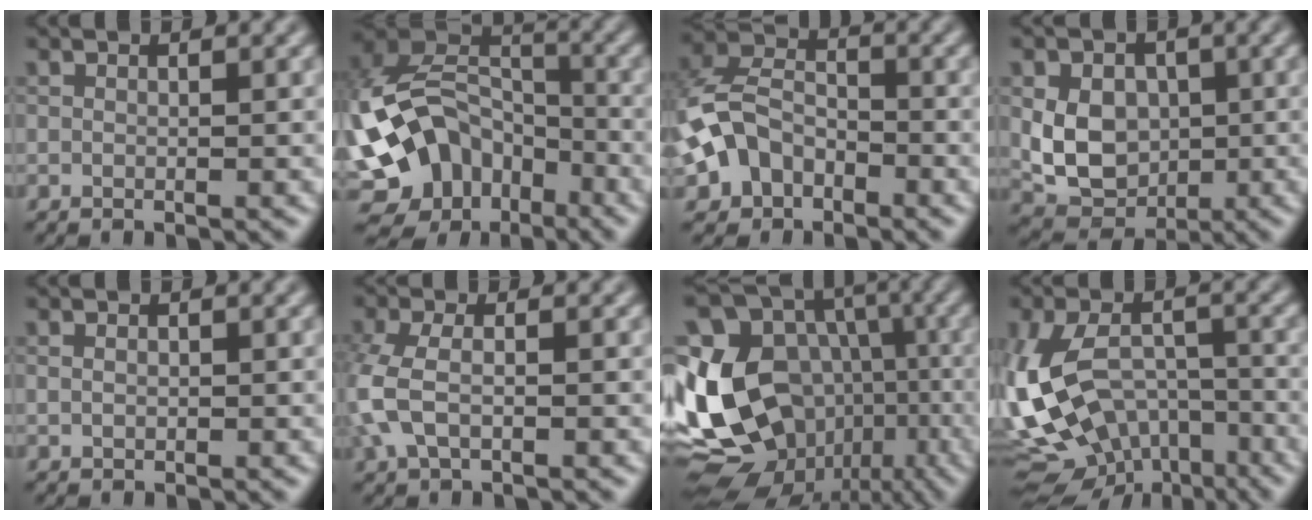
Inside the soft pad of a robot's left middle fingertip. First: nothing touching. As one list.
[{"total": 11.8, "force": [-4.9, 8.3, 6.7], "torque": [-0.128, 0.010, -0.097]}, {"total": 6.2, "force": [-2.5, 4.7, 3.3], "torque": [-0.068, 0.004, -0.059]}, {"total": 6.2, "force": [0.1, 4.9, 3.9], "torque": [-0.073, -0.007, 0.002]}, {"total": 0.7, "force": [0.1, 0.6, 0.5], "torque": [-0.006, 0.000, 0.004]}, {"total": 4.3, "force": [-1.2, 2.4, 3.3], "torque": [-0.089, 0.001, -0.027]}, {"total": 18.5, "force": [-3.0, 14.8, 10.6], "torque": [-0.226, 0.023, -0.022]}, {"total": 12.1, "force": [-4.2, 7.6, 8.4], "torque": [-0.170, -0.012, -0.064]}]